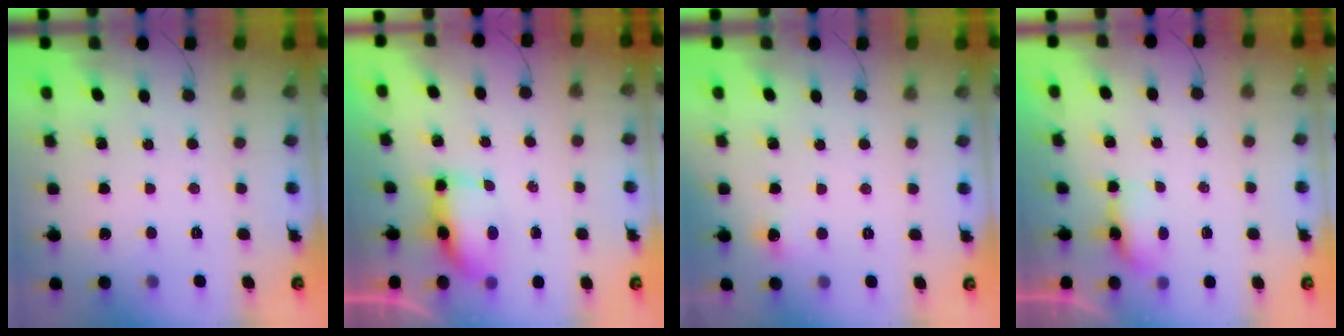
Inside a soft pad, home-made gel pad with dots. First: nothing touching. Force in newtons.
{"total": 7.0, "press": 6.9, "slide": 1.1}
{"total": 4.0, "press": 3.6, "slide": 1.7}
{"total": 3.9, "press": 3.7, "slide": 1.3}